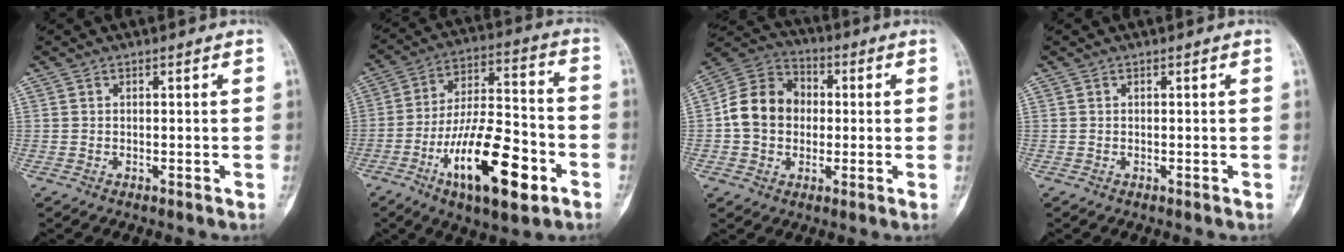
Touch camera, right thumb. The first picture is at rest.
{"total": 20.4, "force": [-8.5, 7.6, 16.9], "torque": [-0.279, 0.046, -0.136]}
{"total": 12.3, "force": [-0.1, 10.2, 6.8], "torque": [-0.101, 0.031, -0.012]}
{"total": 0.0}